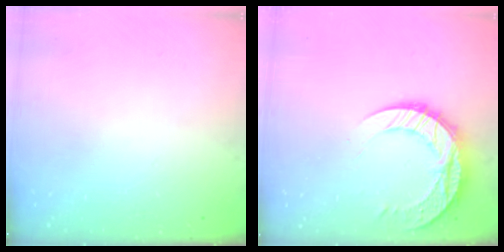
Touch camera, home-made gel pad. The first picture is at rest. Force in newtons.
{"total": 12.9, "press": 12.9, "slide": 1.0}